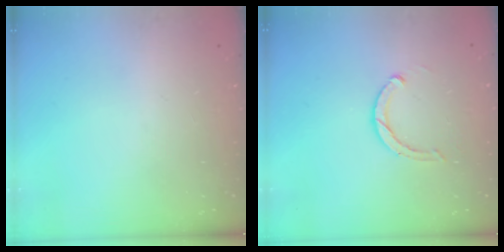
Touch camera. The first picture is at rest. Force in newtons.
{"total": 3.0, "press": 2.9, "slide": 0.5}